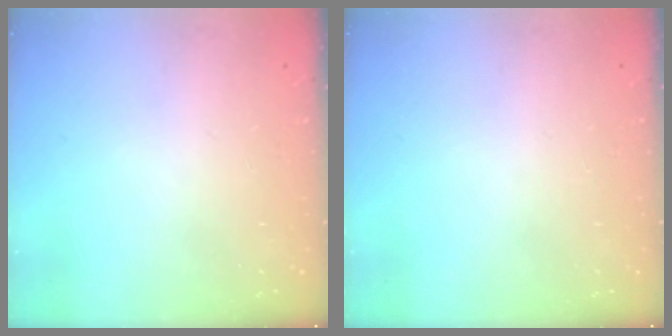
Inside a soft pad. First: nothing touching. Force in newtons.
{"total": 0.0}